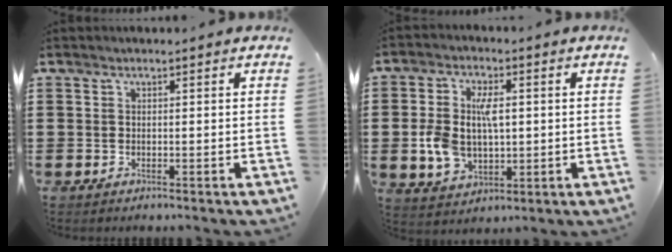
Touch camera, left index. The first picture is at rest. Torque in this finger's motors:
{"motor_torque": [1.09, 1.05, 0.63, 0.17]}